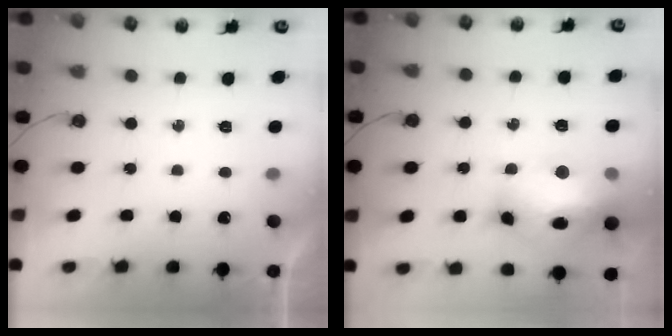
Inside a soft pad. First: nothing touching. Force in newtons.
{"total": 20.2, "press": 20.1, "slide": 2.0}